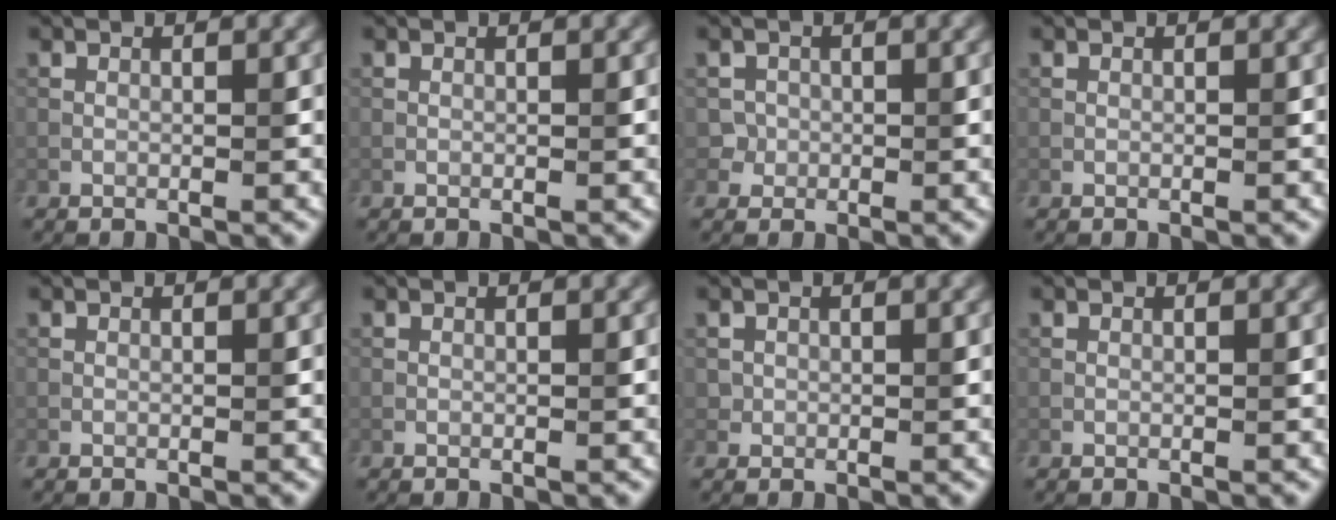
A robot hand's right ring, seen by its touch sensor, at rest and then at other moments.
{"total": 0.0}
{"total": 1.7, "force": [-0.2, 1.7, -0.1], "torque": [0.002, -0.003, -0.001]}
{"total": 0.0}
{"total": 0.0}
{"total": 0.0}
{"total": 1.1, "force": [0.3, 1.1, -0.1], "torque": [-0.008, -0.003, 0.011]}
{"total": 0.0}